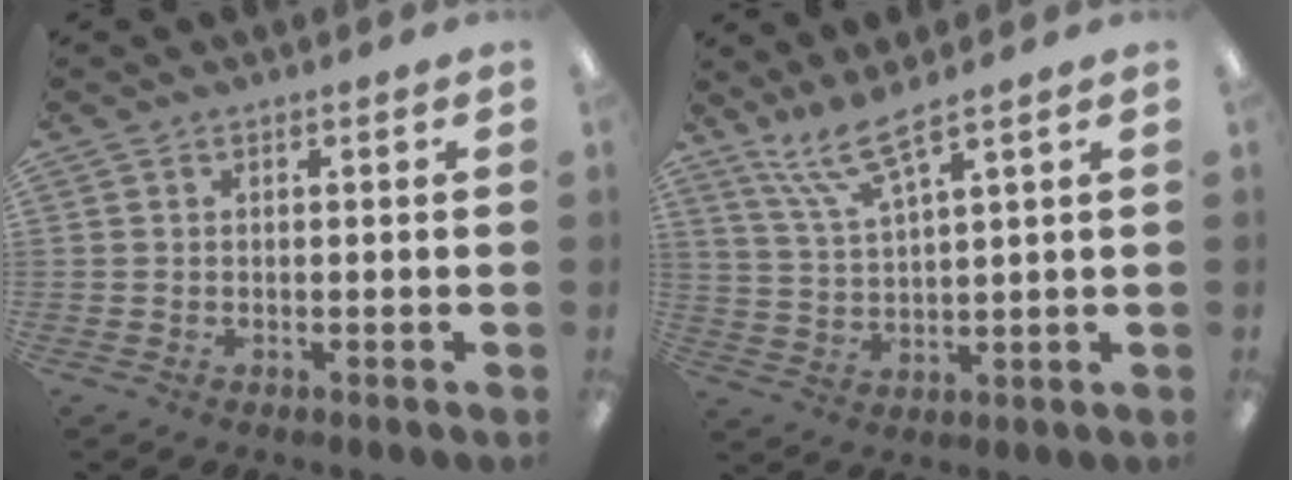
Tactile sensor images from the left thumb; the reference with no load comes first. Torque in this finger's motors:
{"motor_torque": [0.70, 0.00, 0.96, -1.02, 0.12]}